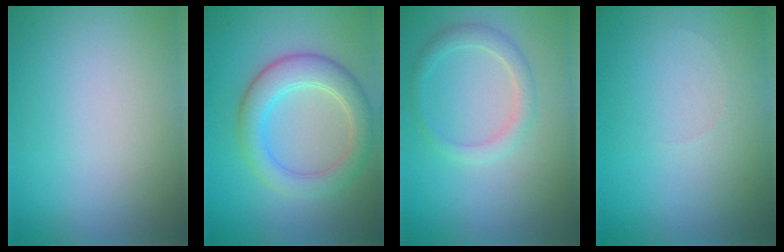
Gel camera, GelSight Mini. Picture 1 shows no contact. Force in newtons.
{"total": 4.9, "press": 4.8, "slide": 0.3}
{"total": 2.0, "press": 2.0, "slide": 0.0}
{"total": 0.0}